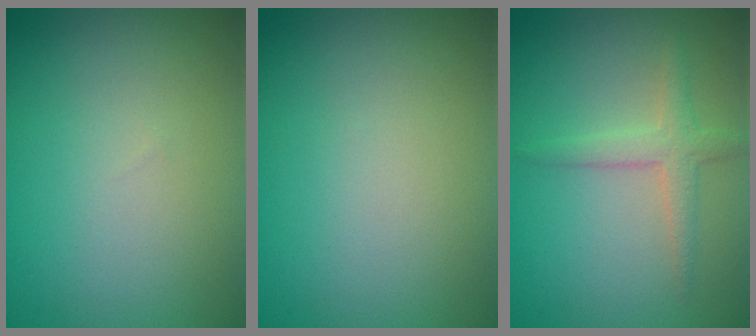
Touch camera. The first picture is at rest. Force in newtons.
{"total": 0.0}
{"total": 2.2, "press": 2.2, "slide": 0.1}